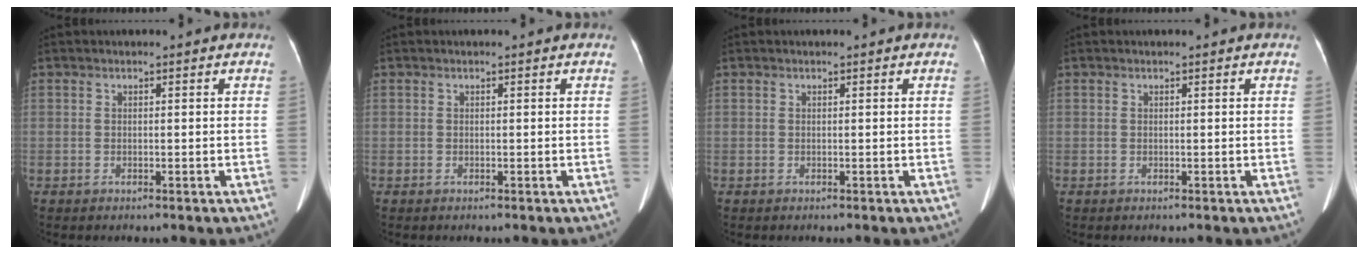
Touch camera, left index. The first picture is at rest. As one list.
[{"total": 0.0}, {"total": 0.0}, {"total": 0.0}]